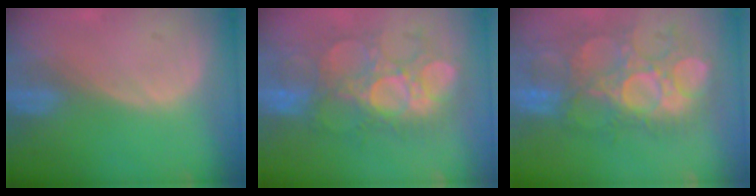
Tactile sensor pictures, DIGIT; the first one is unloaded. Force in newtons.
{"total": 9.9, "press": 9.9, "slide": 1.0}
{"total": 11.7, "press": 11.1, "slide": 3.7}